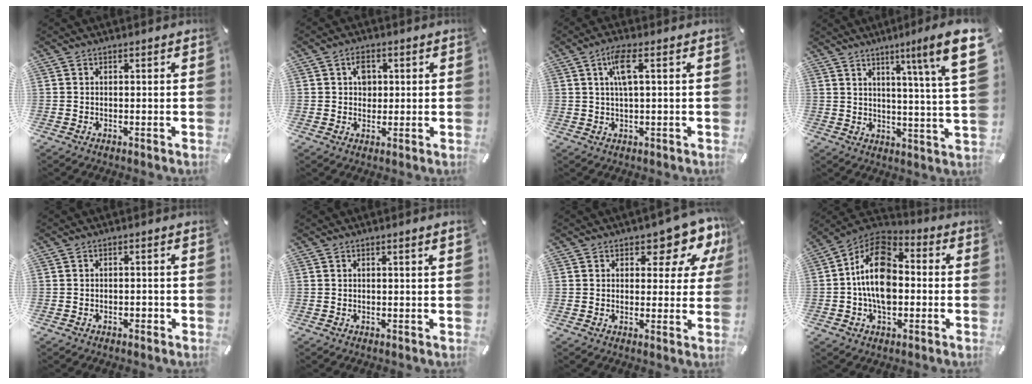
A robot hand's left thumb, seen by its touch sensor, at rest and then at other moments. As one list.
[{"total": 4.0, "force": [0.9, 3.4, 2.0], "torque": [-0.022, -0.001, 0.010]}, {"total": 5.6, "force": [1.4, 1.2, 5.3], "torque": [-0.105, 0.003, 0.022]}, {"total": 12.9, "force": [7.0, -0.2, 10.9], "torque": [-0.157, -0.046, 0.099]}, {"total": 1.0, "force": [-0.5, 0.6, 0.6], "torque": [-0.013, 0.000, -0.011]}, {"total": 1.3, "force": [0.5, 0.0, 1.2], "torque": [-0.022, -0.001, 0.008]}, {"total": 8.9, "force": [5.2, 4.6, 5.6], "torque": [-0.059, -0.040, 0.084]}, {"total": 14.0, "force": [-1.3, 9.0, 10.7], "torque": [-0.211, 0.007, -0.028]}]